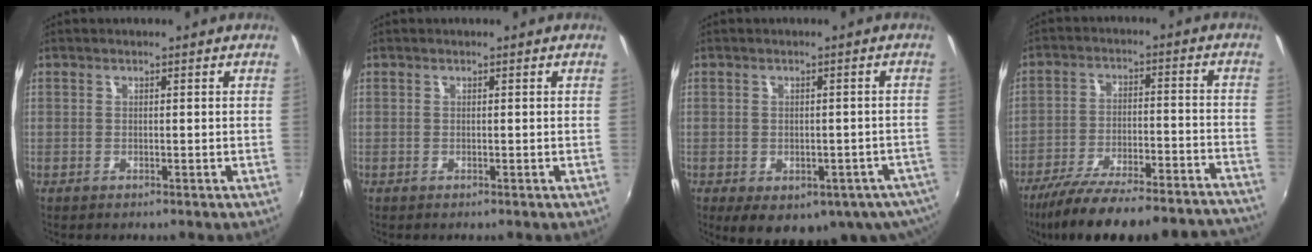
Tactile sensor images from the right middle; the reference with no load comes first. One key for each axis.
{"total": 0.0}
{"total": 14.2, "fx": -8.2, "fy": 7.8, "fz": 8.6, "tx": -0.143, "ty": -0.024, "tz": -0.085}
{"total": 27.2, "fx": -24.3, "fy": 4.0, "fz": 11.5, "tx": -0.190, "ty": -0.035, "tz": -0.333}